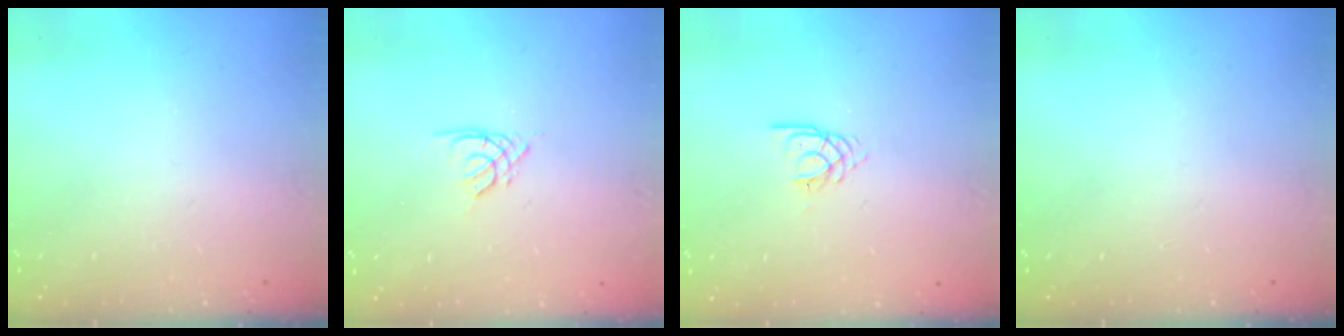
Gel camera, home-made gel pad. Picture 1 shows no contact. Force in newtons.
{"total": 2.6, "press": 2.6, "slide": 0.3}
{"total": 2.1, "press": 2.1, "slide": 0.3}
{"total": 0.0}